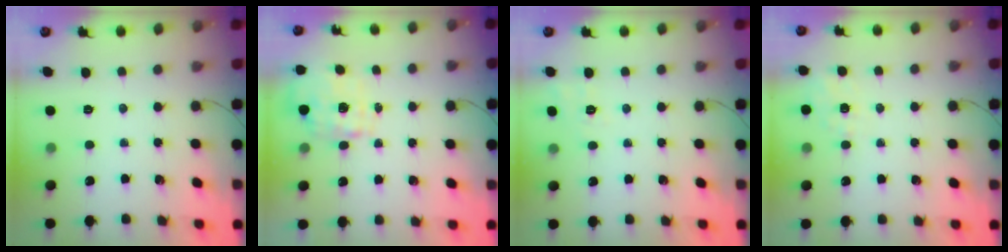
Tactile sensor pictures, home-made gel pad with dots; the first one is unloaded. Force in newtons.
{"total": 1.5, "press": 1.5, "slide": 0.5}
{"total": 2.5, "press": 1.3, "slide": 2.1}
{"total": 1.4, "press": 0.4, "slide": 1.4}